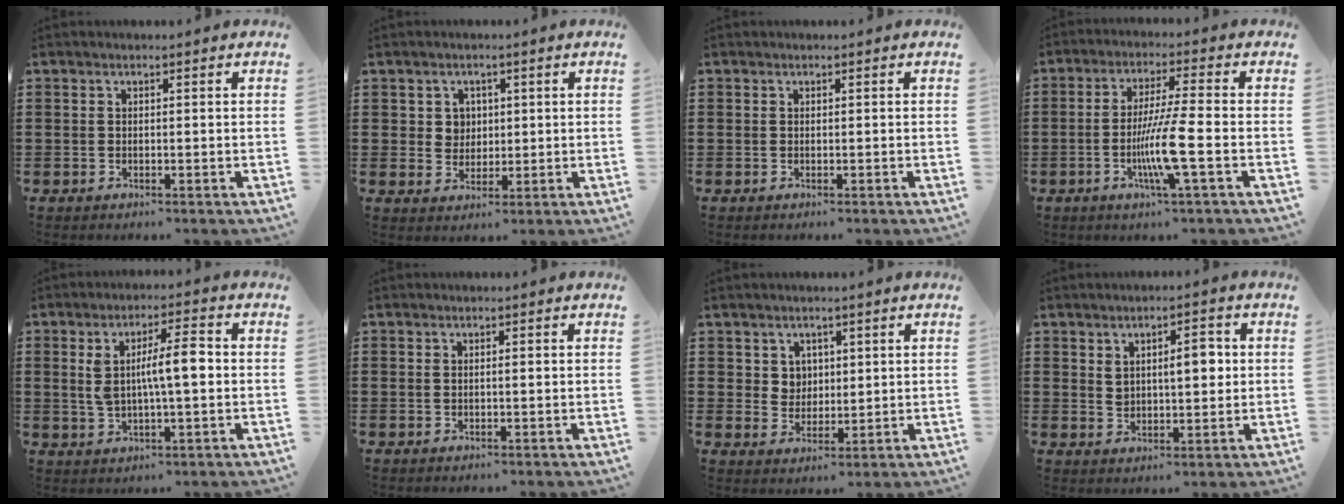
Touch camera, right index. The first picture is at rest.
{"total": 2.9, "force": [1.0, 2.6, 0.9], "torque": [-0.029, 0.008, 0.018]}
{"total": 0.0}
{"total": 8.6, "force": [-2.7, -0.1, 8.2], "torque": [-0.163, -0.021, -0.055]}
{"total": 7.7, "force": [0.7, 2.1, 7.4], "torque": [-0.128, 0.004, 0.008]}
{"total": 0.8, "force": [0.1, 0.1, 0.8], "torque": [-0.016, 0.000, 0.001]}
{"total": 3.5, "force": [2.0, 2.7, 0.8], "torque": [-0.029, 0.009, 0.038]}
{"total": 4.8, "force": [1.3, 2.3, 4.1], "torque": [-0.068, 0.002, 0.016]}